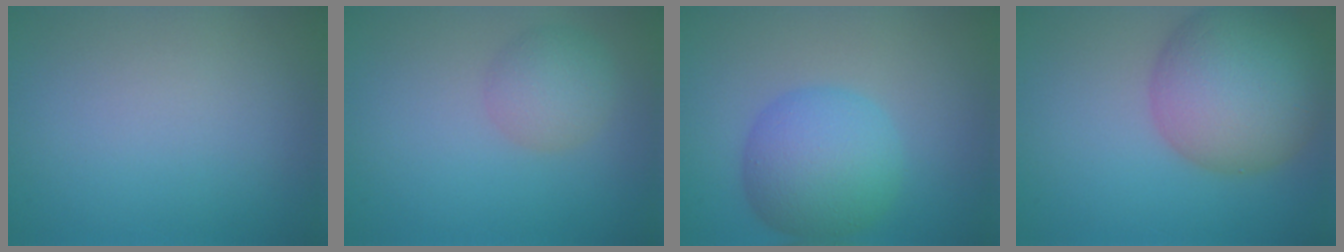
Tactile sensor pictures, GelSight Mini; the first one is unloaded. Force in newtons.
{"total": 3.0, "press": 3.0, "slide": 0.0}
{"total": 6.6, "press": 6.6, "slide": 0.1}
{"total": 10.0, "press": 10.0, "slide": 0.5}